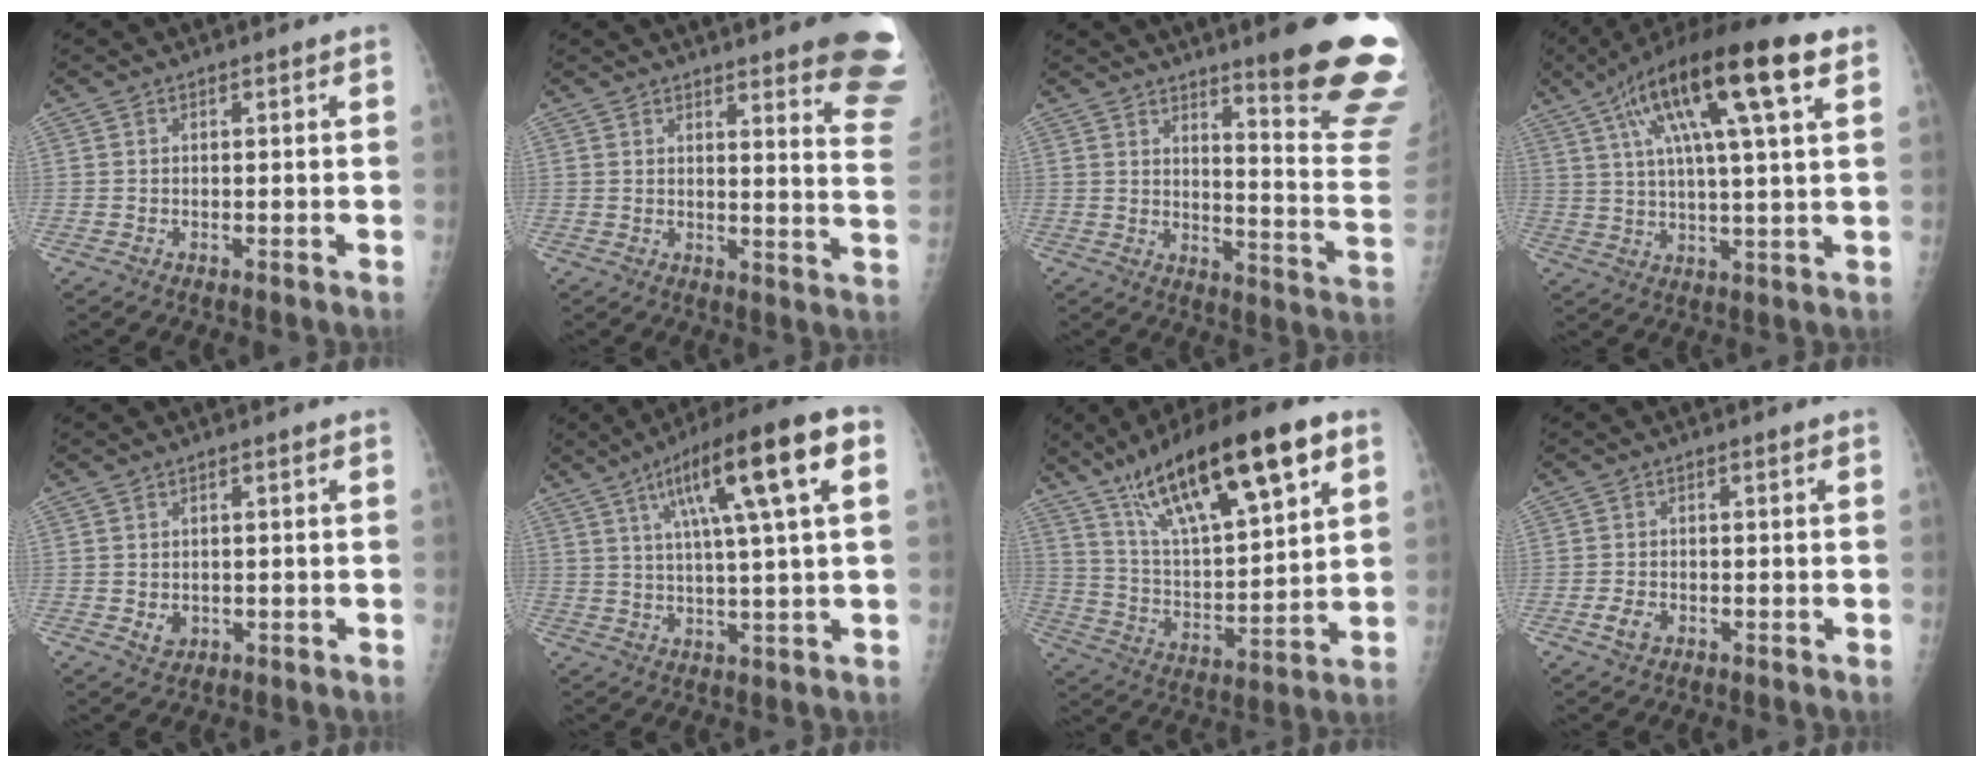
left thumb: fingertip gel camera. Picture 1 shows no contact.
{"total": 17.9, "force": [13.7, 2.6, 11.1], "torque": [-0.111, -0.094, 0.144]}
{"total": 18.6, "force": [13.6, 1.4, 12.7], "torque": [-0.130, -0.116, 0.177]}
{"total": 20.4, "force": [9.1, 4.2, 17.8], "torque": [-0.302, 0.011, 0.148]}
{"total": 2.3, "force": [-0.3, 1.9, 1.3], "torque": [-0.012, -0.001, 0.004]}
{"total": 17.2, "force": [6.1, 2.3, 15.9], "torque": [-0.252, 0.014, 0.091]}
{"total": 24.4, "force": [13.4, 7.0, 19.2], "torque": [-0.302, -0.026, 0.237]}
{"total": 2.6, "force": [-1.2, 1.7, 1.6], "torque": [-0.032, 0.002, -0.021]}